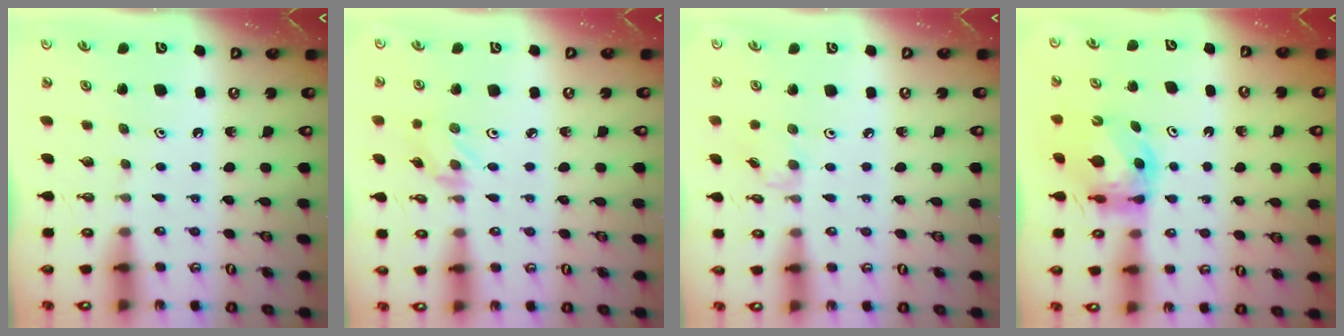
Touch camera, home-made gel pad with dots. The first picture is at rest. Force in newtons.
{"total": 1.6, "press": 1.5, "slide": 0.3}
{"total": 1.9, "press": 1.9, "slide": 0.4}
{"total": 6.2, "press": 6.2, "slide": 0.6}